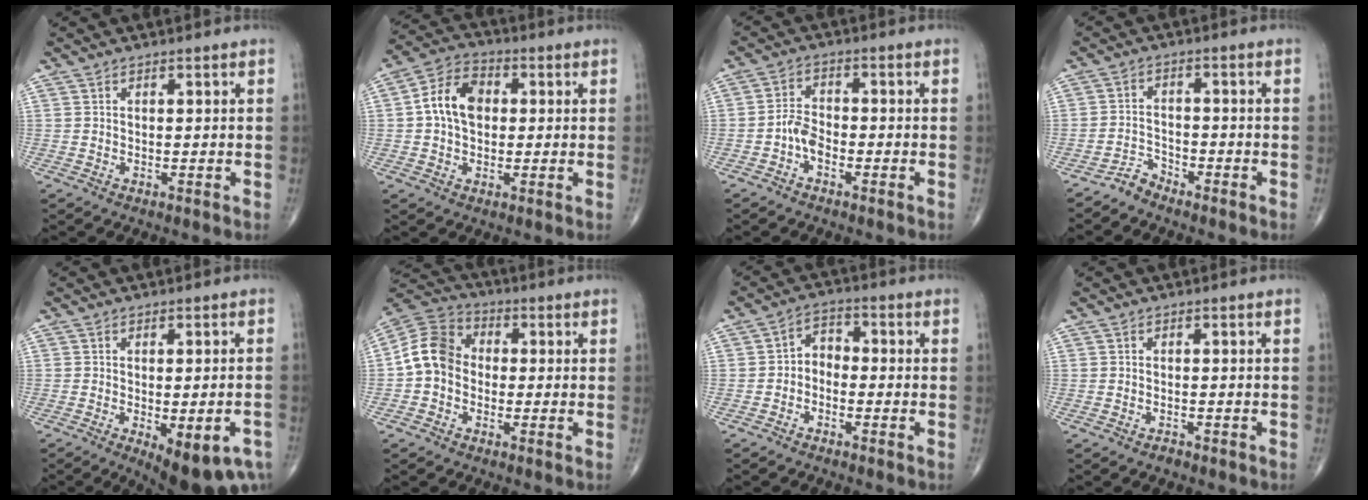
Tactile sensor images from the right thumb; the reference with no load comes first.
{"total": 9.5, "force": [0.8, 6.8, 6.7], "torque": [-0.110, 0.023, 0.006]}
{"total": 3.8, "force": [-1.8, 2.2, 2.4], "torque": [-0.041, 0.019, -0.041]}
{"total": 3.0, "force": [-2.8, 0.9, -0.1], "torque": [0.007, 0.014, -0.056]}
{"total": 13.2, "force": [-5.7, 4.7, 10.9], "torque": [-0.117, 0.006, -0.063]}
{"total": 9.3, "force": [-1.1, 7.5, 5.3], "torque": [-0.090, 0.031, -0.037]}
{"total": 4.3, "force": [-1.4, 3.1, 2.6], "torque": [-0.027, 0.029, -0.040]}
{"total": 1.1, "force": [-0.9, 0.5, 0.5], "torque": [-0.011, 0.004, -0.013]}